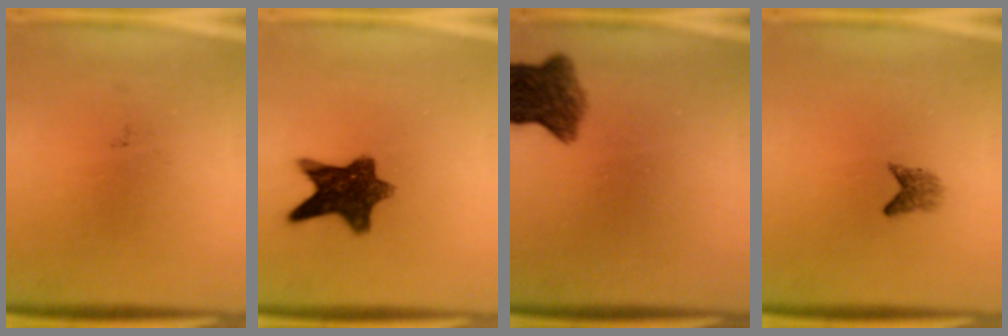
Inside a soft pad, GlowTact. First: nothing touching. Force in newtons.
{"total": 10.2}
{"total": 6.6}
{"total": 1.8}